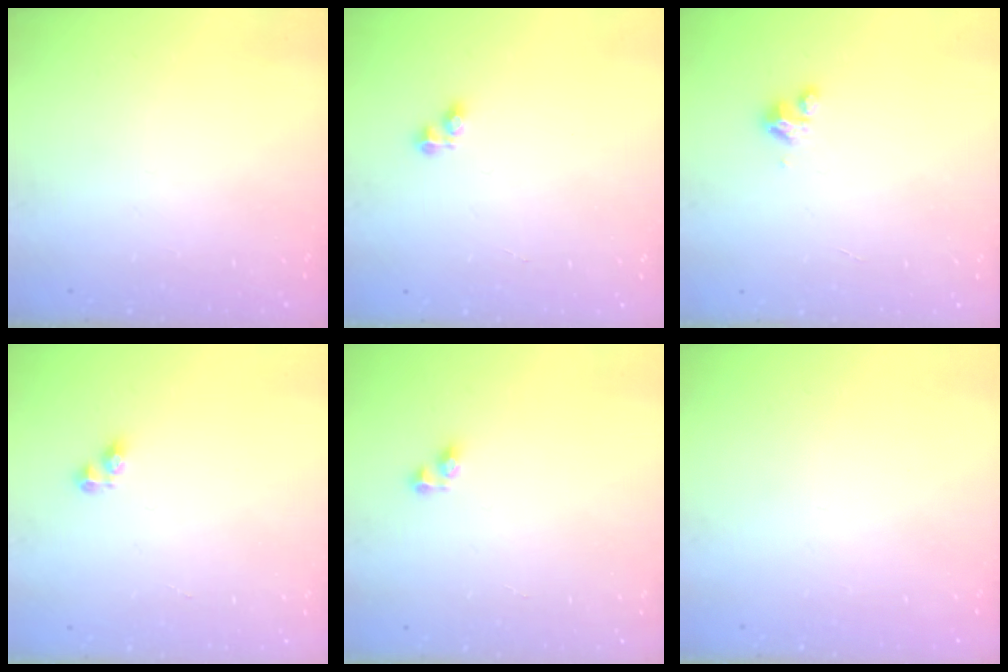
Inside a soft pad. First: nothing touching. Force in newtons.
{"total": 2.1, "press": 2.1, "slide": 0.3}
{"total": 5.0, "press": 5.0, "slide": 0.4}
{"total": 3.9, "press": 3.8, "slide": 0.4}
{"total": 4.4, "press": 4.4, "slide": 0.1}
{"total": 0.0}